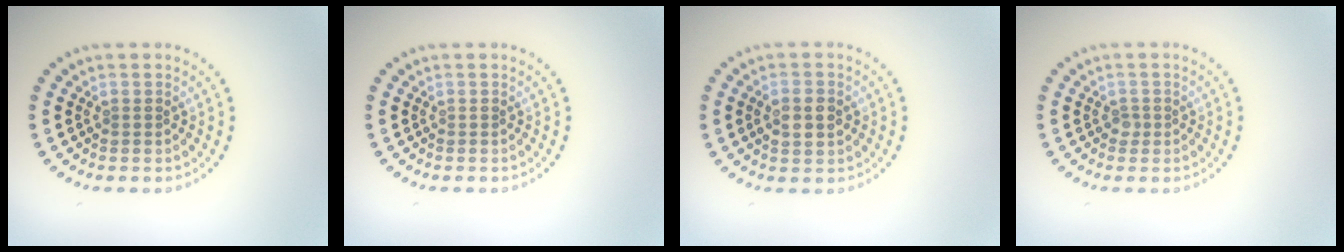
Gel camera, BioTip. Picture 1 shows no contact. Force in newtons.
{"total": 0.0}
{"total": 3.0, "press": 3.0, "slide": 0.3}
{"total": 0.8, "press": 0.6, "slide": 0.5}